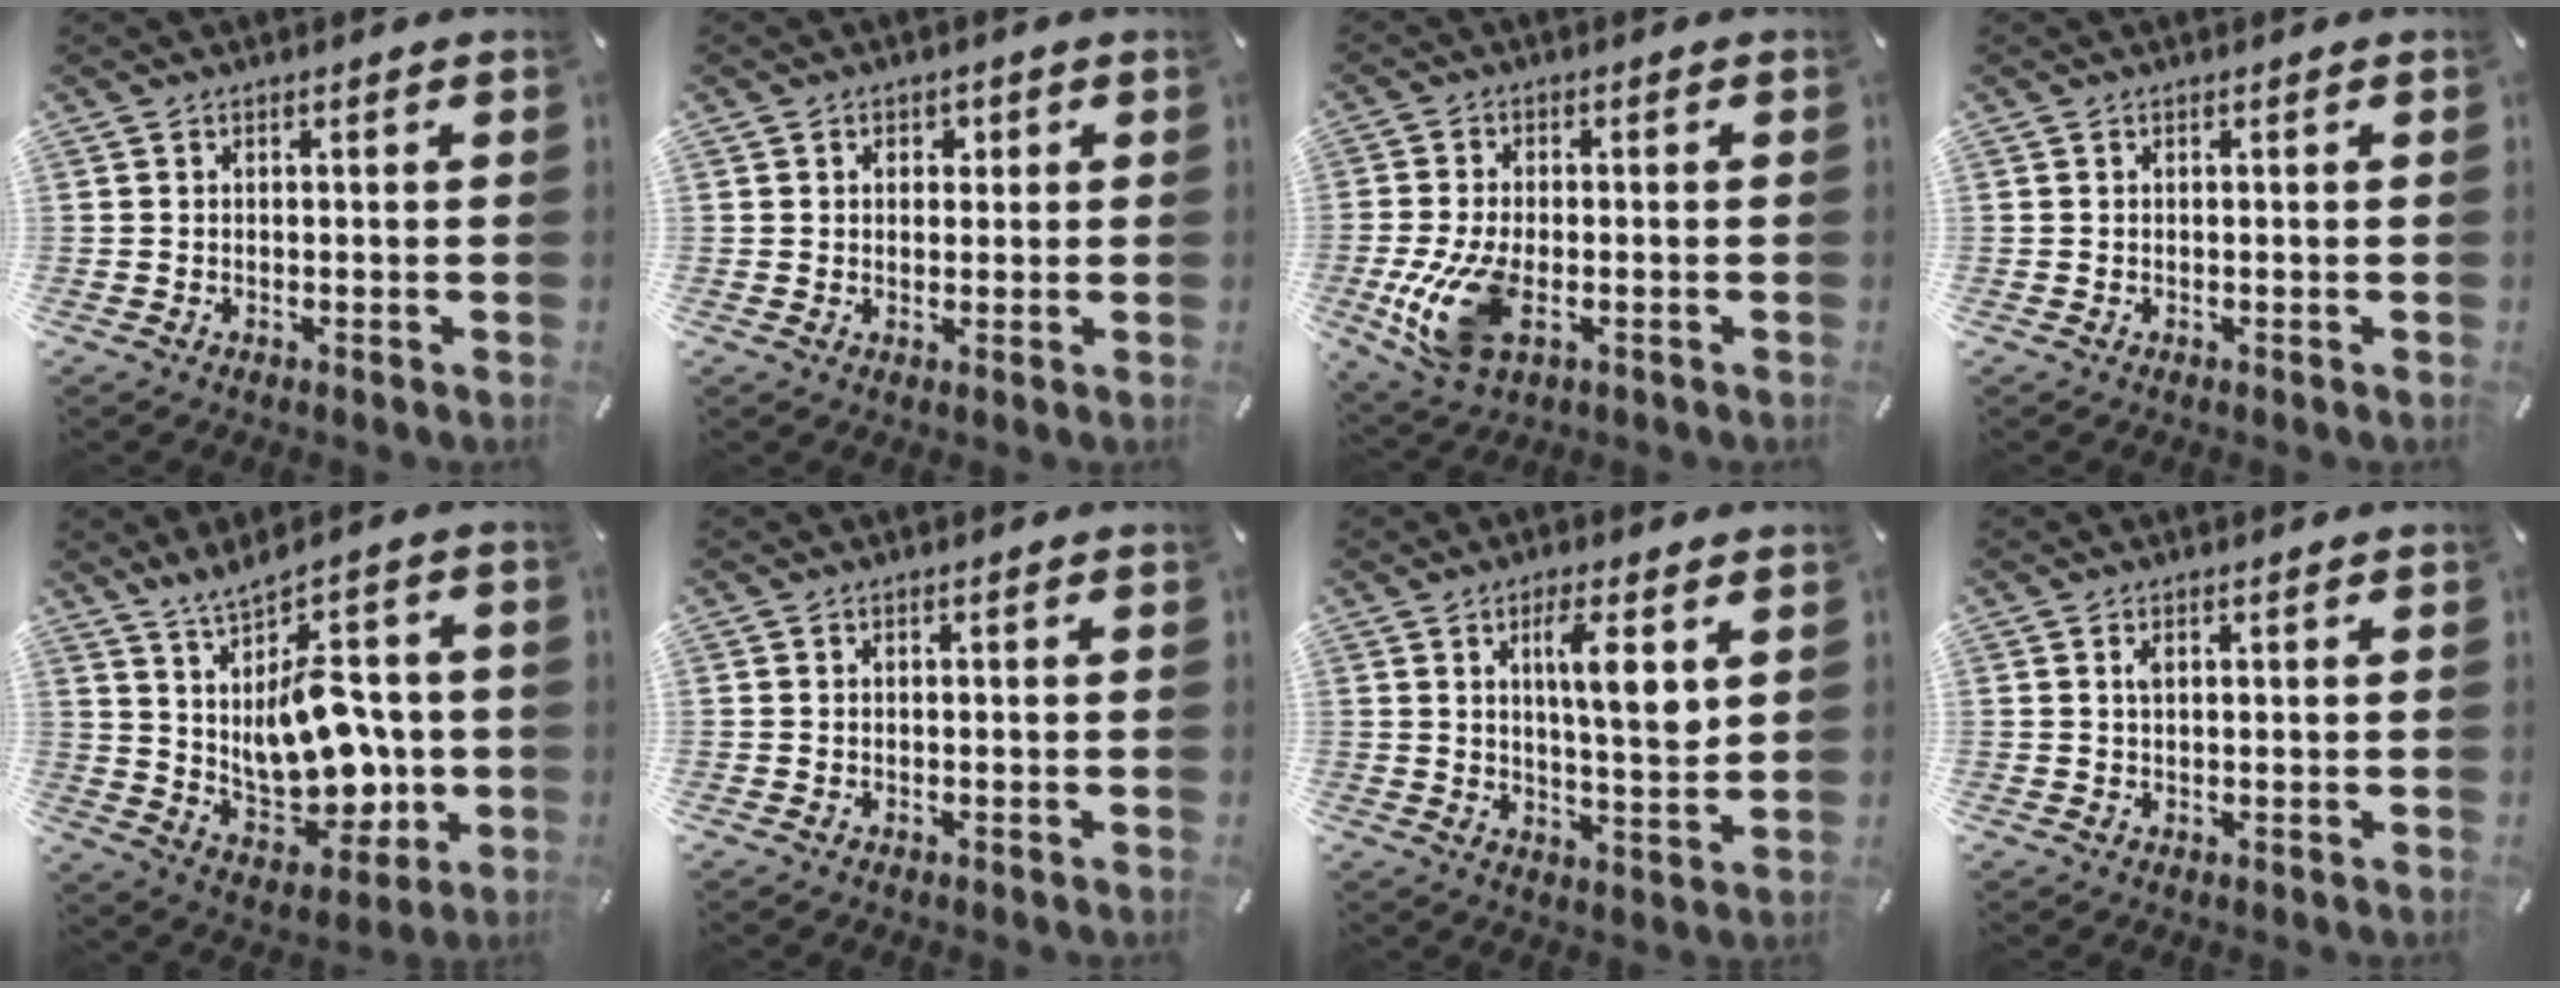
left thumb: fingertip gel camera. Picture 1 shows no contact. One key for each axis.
{"total": 2.4, "fx": 0.6, "fy": 2.3, "fz": 0.6, "tx": 0.000, "ty": 0.001, "tz": 0.003}
{"total": 12.3, "fx": -2.8, "fy": 6.8, "fz": 9.8, "tx": -0.224, "ty": -0.012, "tz": -0.047}
{"total": 0.0}
{"total": 15.4, "fx": 2.8, "fy": 9.9, "fz": 11.4, "tx": -0.173, "ty": -0.033, "tz": 0.059}
{"total": 0.0}
{"total": 8.6, "fx": 3.7, "fy": 1.8, "fz": 7.6, "tx": -0.123, "ty": -0.019, "tz": 0.054}
{"total": 1.4, "fx": 0.5, "fy": 0.5, "fz": 1.2, "tx": -0.024, "ty": 0.002, "tz": 0.009}